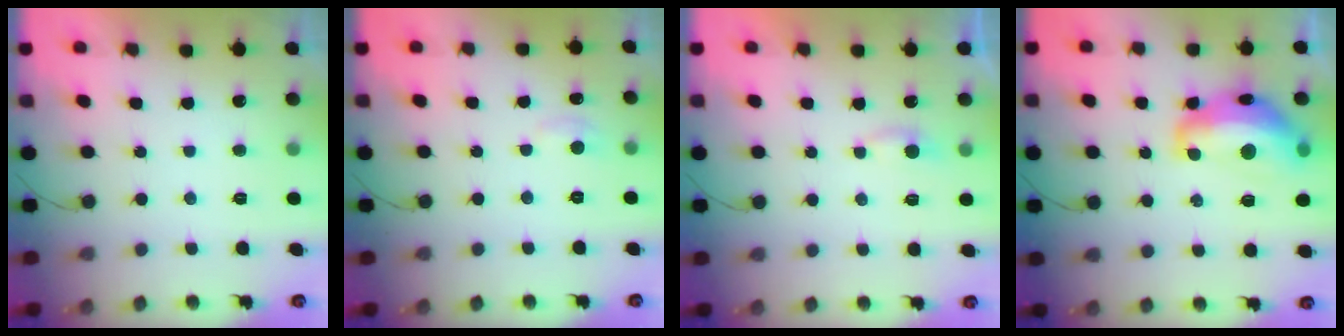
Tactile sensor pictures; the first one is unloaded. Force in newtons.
{"total": 4.3, "press": 4.3, "slide": 0.6}
{"total": 2.3, "press": 2.3, "slide": 0.3}
{"total": 16.0, "press": 15.9, "slide": 1.2}